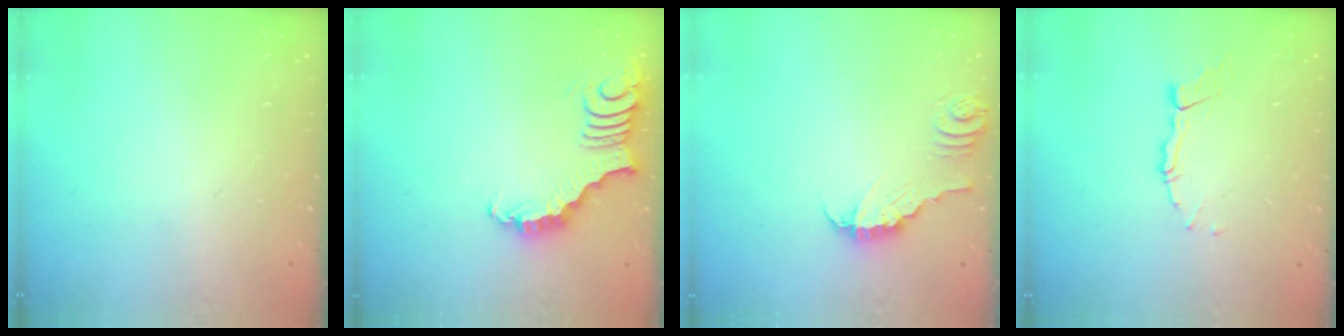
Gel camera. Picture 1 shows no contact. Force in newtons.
{"total": 3.2, "press": 3.1, "slide": 0.6}
{"total": 3.9, "press": 3.9, "slide": 0.2}
{"total": 4.4, "press": 4.4, "slide": 0.1}